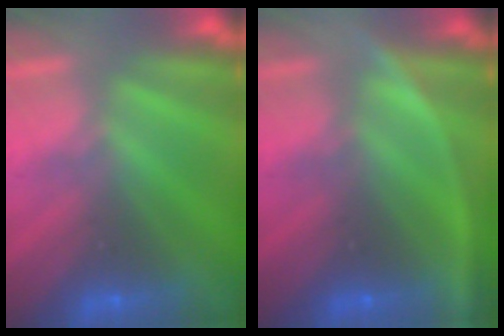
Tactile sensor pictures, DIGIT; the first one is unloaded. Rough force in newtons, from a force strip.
{"total": 3.0}